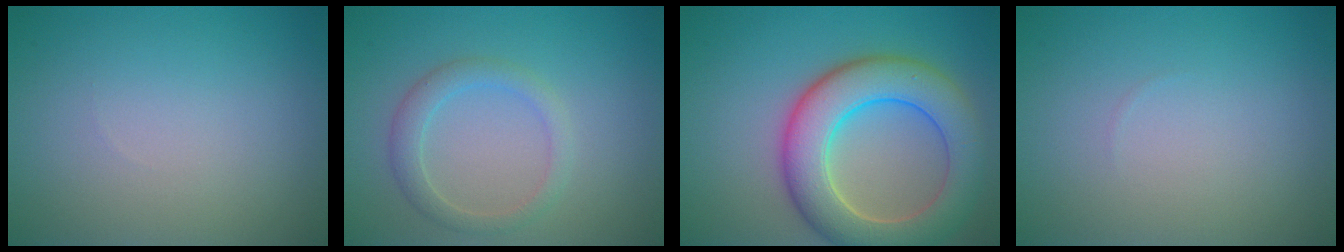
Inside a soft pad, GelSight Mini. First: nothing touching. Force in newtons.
{"total": 2.3, "press": 2.3, "slide": 0.1}
{"total": 8.5, "press": 8.5, "slide": 0.4}
{"total": 0.0}